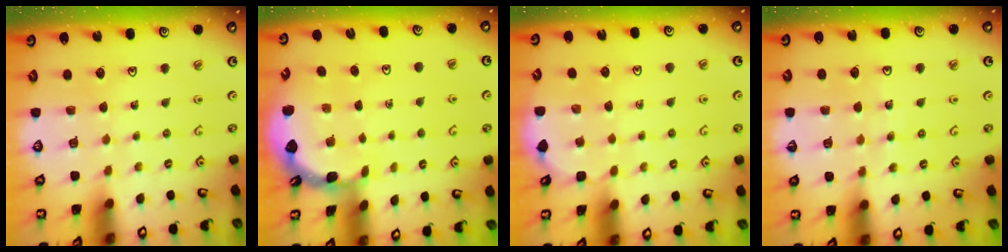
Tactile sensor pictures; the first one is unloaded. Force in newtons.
{"total": 1.8, "press": 1.8, "slide": 0.1}
{"total": 2.4, "press": 2.4, "slide": 0.1}
{"total": 4.9, "press": 4.8, "slide": 1.0}